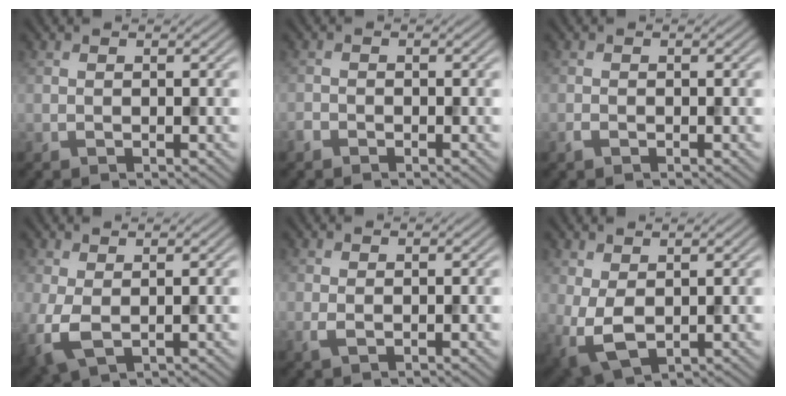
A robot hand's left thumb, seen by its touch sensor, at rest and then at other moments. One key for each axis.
{"total": 1.0, "fx": -0.8, "fy": 0.5, "fz": 0.2, "tx": -0.005, "ty": -0.001, "tz": -0.020}
{"total": 0.7, "fx": -0.5, "fy": 0.3, "fz": 0.4, "tx": -0.010, "ty": -0.001, "tz": -0.008}
{"total": 3.6, "fx": 0.2, "fy": 1.9, "fz": 3.0, "tx": -0.085, "ty": -0.004, "tz": 0.004}
{"total": 1.1, "fx": 0.2, "fy": 0.5, "fz": 1.0, "tx": -0.026, "ty": 0.000, "tz": 0.005}
{"total": 4.7, "fx": 0.5, "fy": 2.7, "fz": 3.8, "tx": -0.101, "ty": -0.006, "tz": 0.013}